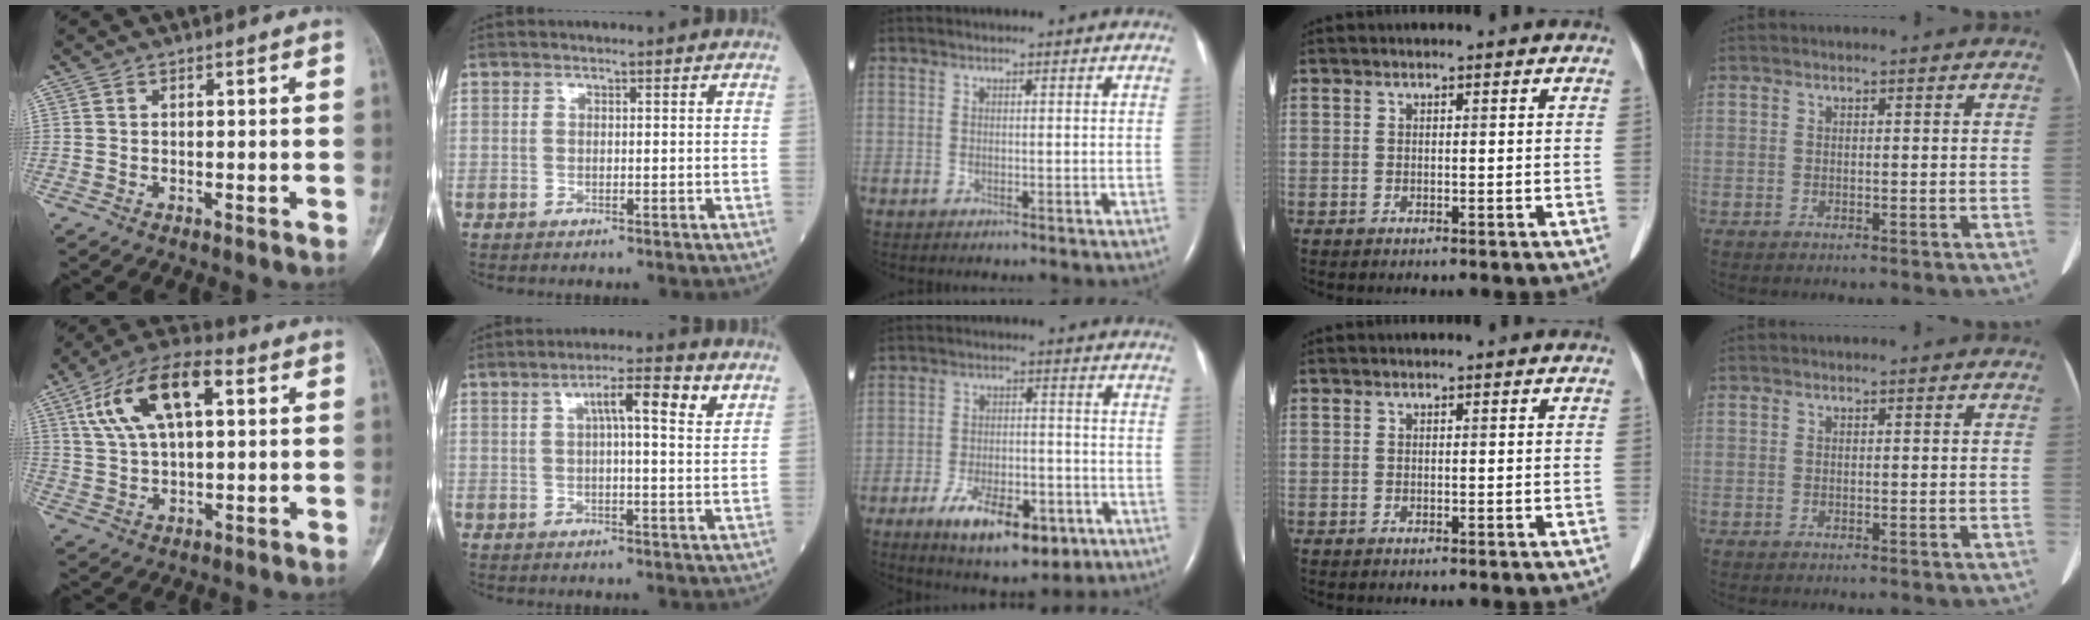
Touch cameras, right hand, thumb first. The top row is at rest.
{"thumb": {"total": 15.1, "force": [5.0, 7.1, 12.3], "torque": [-0.226, 0.018, 0.087]}, "index": {"total": 7.3, "force": [3.1, 0.8, 6.6], "torque": [-0.105, 0.013, 0.043]}, "middle": {"total": 12.2, "force": [-6.3, 5.0, 9.1], "torque": [-0.147, -0.009, -0.090]}}